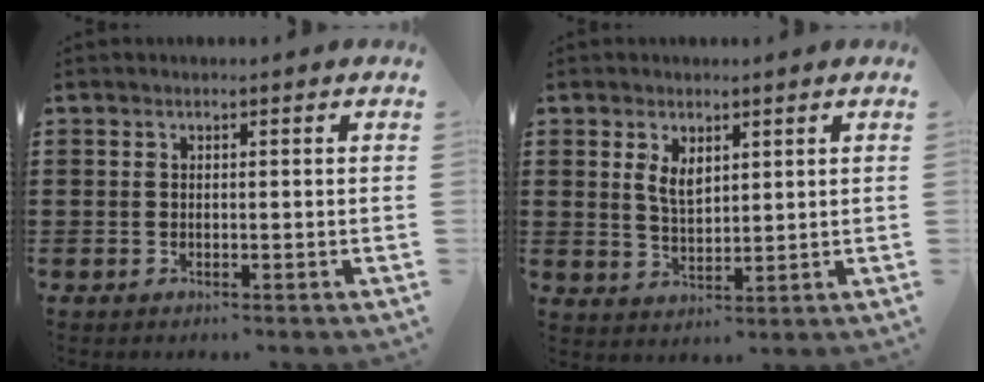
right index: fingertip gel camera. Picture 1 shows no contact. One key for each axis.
{"total": 3.5, "fx": 1.8, "fy": 1.9, "fz": 2.4, "tx": -0.044, "ty": 0.002, "tz": 0.030}